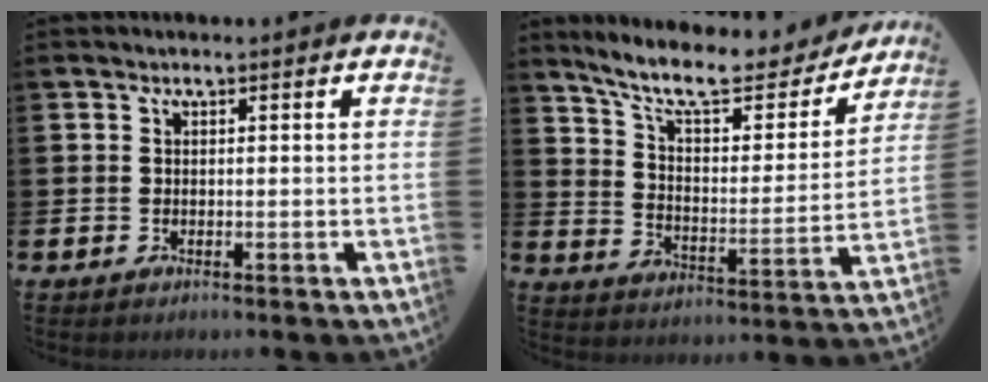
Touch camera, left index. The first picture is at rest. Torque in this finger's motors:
{"motor_torque": [1.11, -1.03, 0.76, 0.21]}